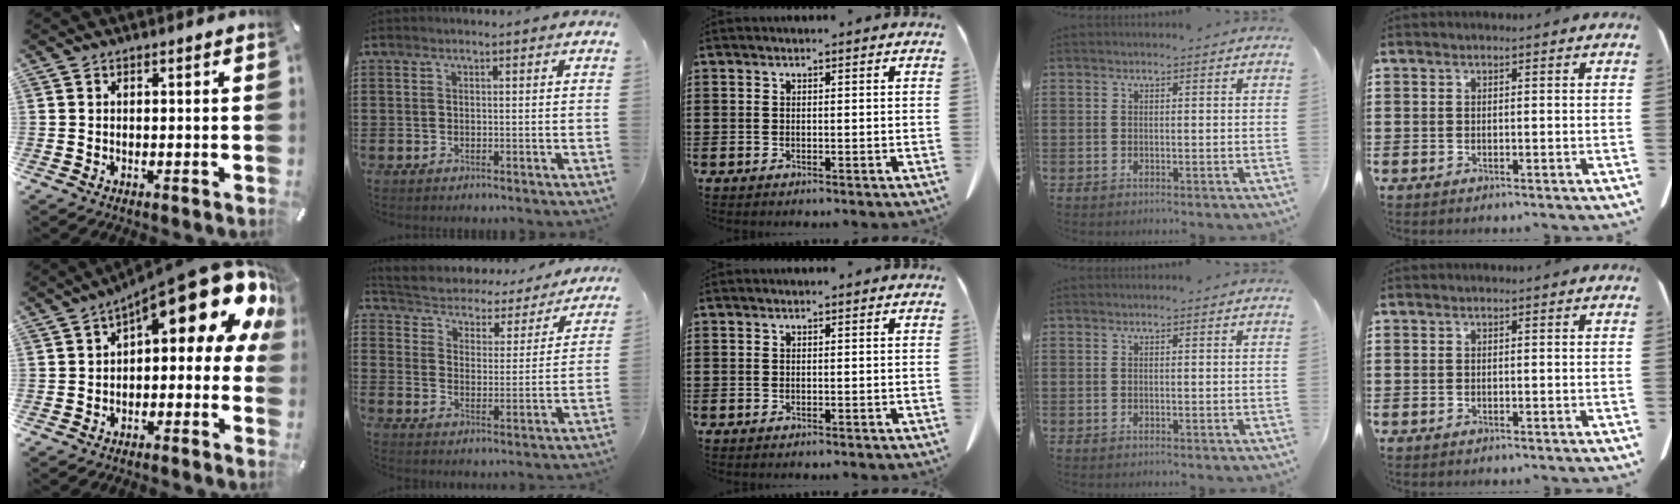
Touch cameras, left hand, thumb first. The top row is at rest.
{"thumb": {"total": 16.2, "force": [8.2, 6.1, 12.6], "torque": [-0.172, -0.068, 0.134]}, "index": {"total": 3.0, "force": [2.9, 0.9, 0.1], "torque": [-0.025, -0.027, 0.039]}}